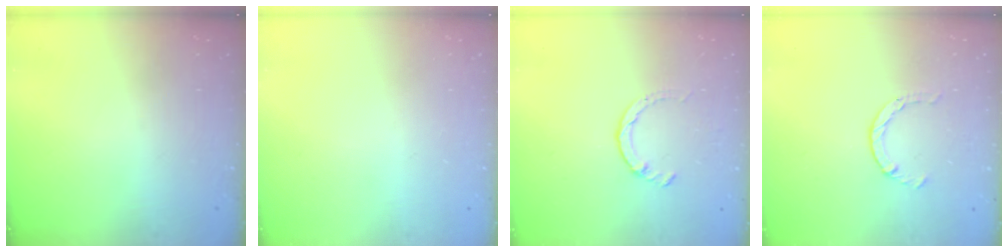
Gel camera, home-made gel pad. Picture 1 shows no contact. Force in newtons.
{"total": 0.0}
{"total": 1.4, "press": 1.3, "slide": 0.3}
{"total": 2.1, "press": 2.1, "slide": 0.3}